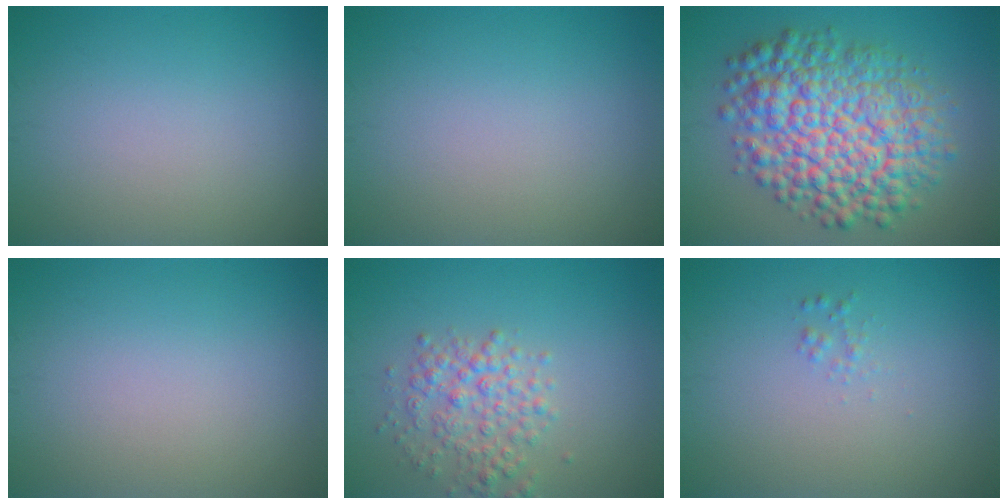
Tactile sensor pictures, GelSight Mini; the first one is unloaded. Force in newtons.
{"total": 0.0}
{"total": 11.2, "press": 11.2, "slide": 0.3}
{"total": 0.0}
{"total": 3.4, "press": 3.4, "slide": 0.1}
{"total": 0.7, "press": 0.7, "slide": 0.0}